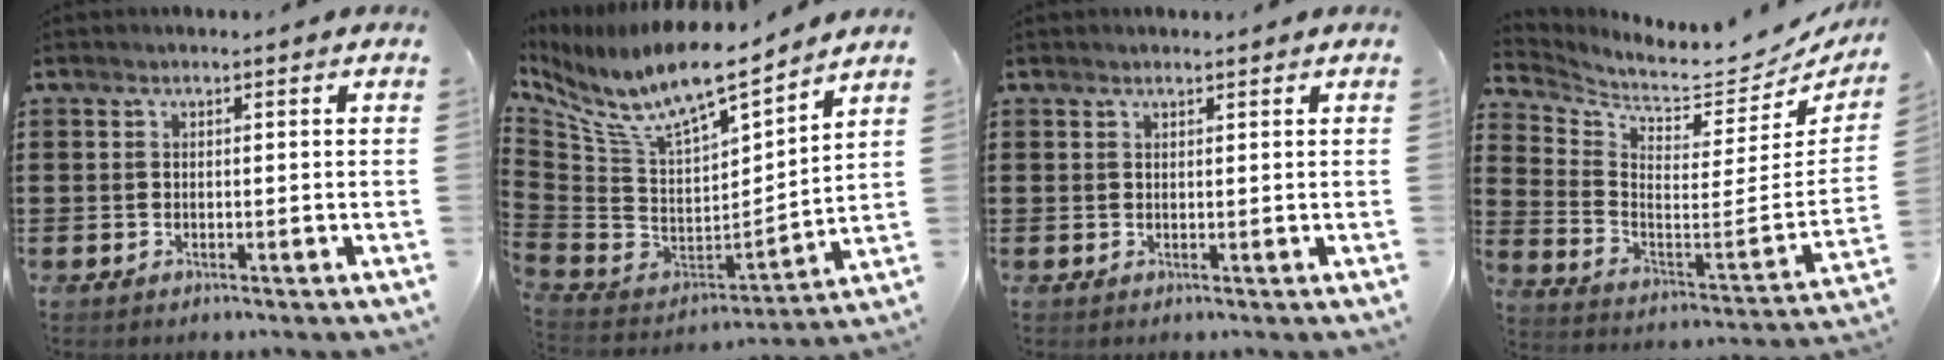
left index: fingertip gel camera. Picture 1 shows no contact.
{"total": 11.4, "force": [9.0, 2.6, 6.5], "torque": [-0.163, -0.068, 0.158]}
{"total": 0.8, "force": [0.8, 0.2, 0.1], "torque": [-0.004, 0.000, 0.016]}
{"total": 5.9, "force": [5.5, 0.6, 2.2], "torque": [-0.058, -0.067, 0.085]}